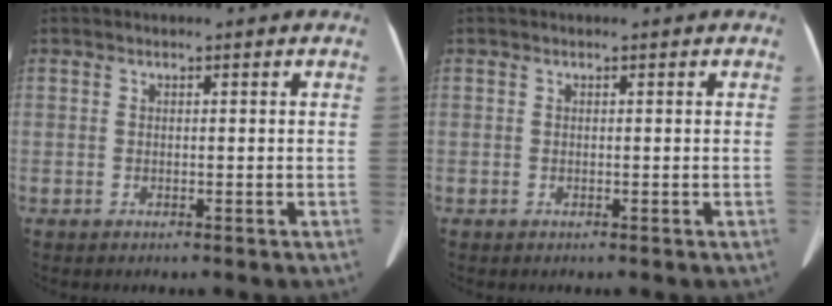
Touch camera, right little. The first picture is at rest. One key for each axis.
{"total": 0.0}